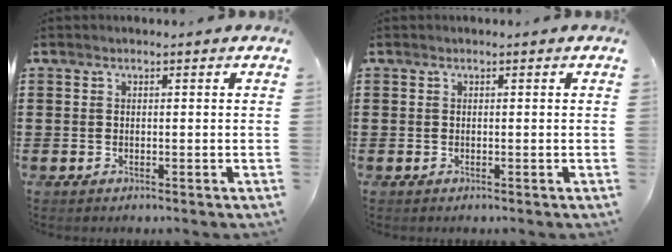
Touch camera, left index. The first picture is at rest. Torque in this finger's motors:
{"motor_torque": [0.02, -0.01, -0.02, -0.01]}